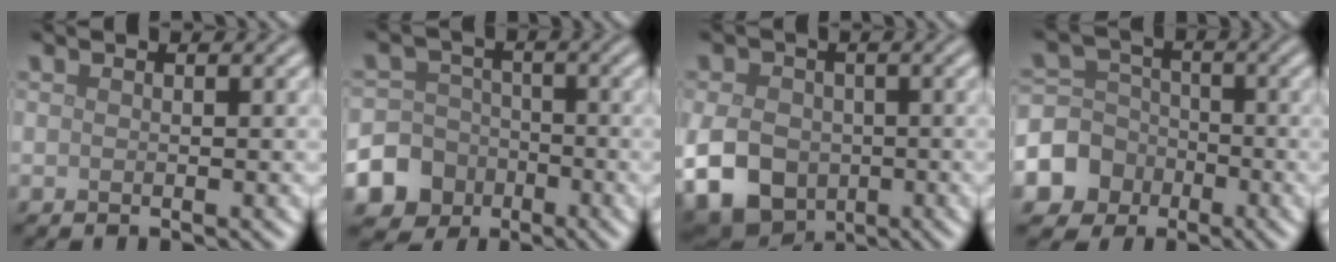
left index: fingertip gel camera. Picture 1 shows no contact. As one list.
[{"total": 8.7, "force": [-3.9, 7.7, 1.0], "torque": [-0.016, -0.018, -0.095]}, {"total": 10.2, "force": [-2.9, 8.0, 5.8], "torque": [-0.108, -0.027, -0.065]}, {"total": 6.1, "force": [-2.6, 5.4, 1.3], "torque": [-0.015, 0.002, -0.082]}]